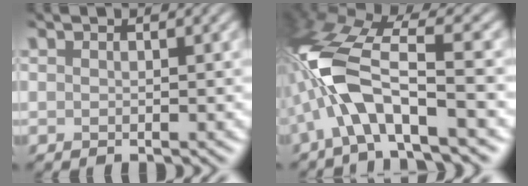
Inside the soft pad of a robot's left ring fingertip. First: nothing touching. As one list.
[{"total": 8.4, "force": [-3.5, 2.5, 7.2], "torque": [-0.158, 0.016, -0.080]}]